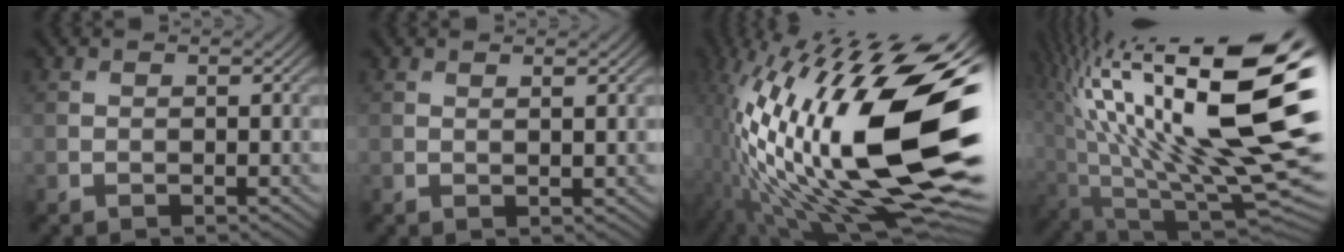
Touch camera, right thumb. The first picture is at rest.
{"total": 1.8, "force": [0.7, 0.5, 1.5], "torque": [-0.019, 0.003, 0.013]}
{"total": 21.4, "force": [0.4, 7.6, 20.0], "torque": [-0.399, -0.027, 0.005]}
{"total": 20.5, "force": [4.4, 8.8, 18.0], "torque": [-0.320, -0.006, 0.083]}